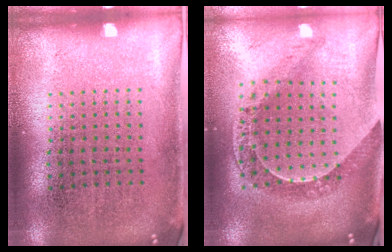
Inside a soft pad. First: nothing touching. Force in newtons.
{"total": 1.2, "press": 1.2, "slide": 0.3}